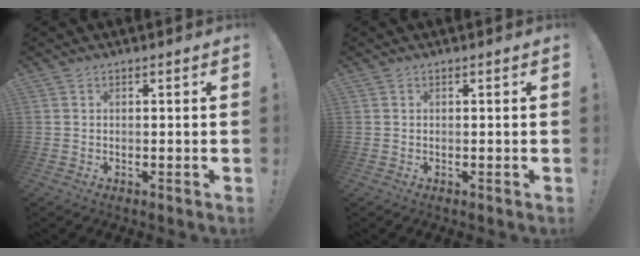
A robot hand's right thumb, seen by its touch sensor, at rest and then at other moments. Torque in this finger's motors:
{"motor_torque": [-0.02, -0.12, 0.11, -0.03, -0.01]}